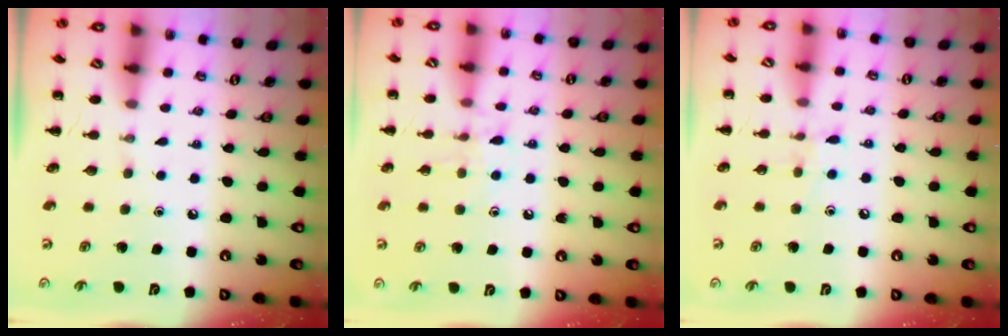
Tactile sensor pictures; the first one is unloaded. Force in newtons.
{"total": 7.4, "press": 7.3, "slide": 1.2}
{"total": 6.6, "press": 6.3, "slide": 2.0}